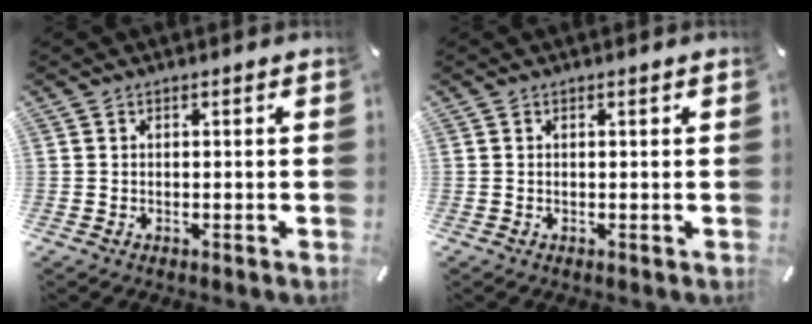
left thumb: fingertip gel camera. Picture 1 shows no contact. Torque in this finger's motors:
{"motor_torque": [-0.30, -0.22, 0.13, -0.07, 0.00]}